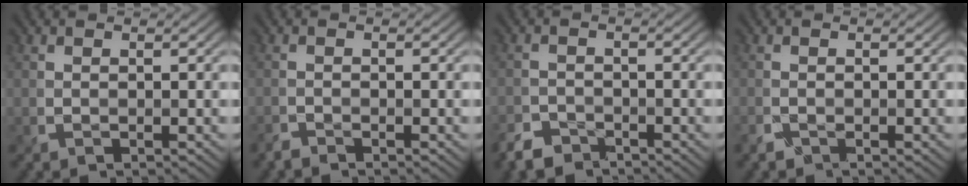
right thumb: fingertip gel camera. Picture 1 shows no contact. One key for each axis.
{"total": 1.4, "fx": -1.4, "fy": 0.1, "fz": 0.0, "tx": -0.003, "ty": -0.005, "tz": -0.030}
{"total": 3.3, "fx": -3.0, "fy": 1.2, "fz": 0.5, "tx": -0.009, "ty": -0.007, "tz": -0.066}
{"total": 1.4, "fx": -1.0, "fy": 0.6, "fz": 0.6, "tx": -0.021, "ty": -0.011, "tz": -0.021}